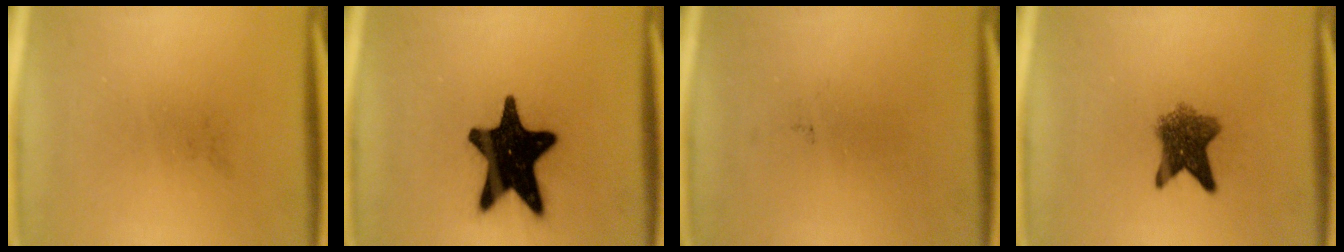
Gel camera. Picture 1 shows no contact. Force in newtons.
{"total": 19.8}
{"total": 0.0}
{"total": 6.3}